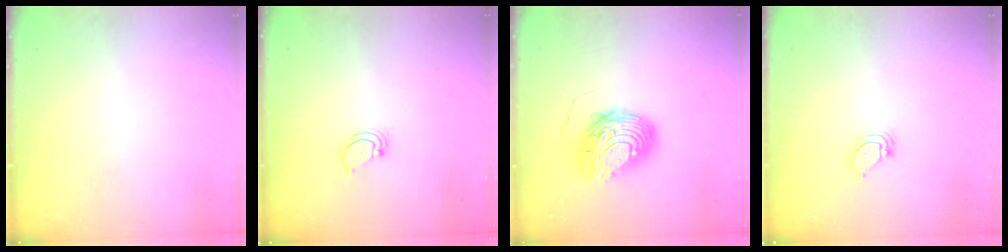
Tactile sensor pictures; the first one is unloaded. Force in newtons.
{"total": 2.9, "press": 2.9, "slide": 0.3}
{"total": 10.5, "press": 10.5, "slide": 0.9}
{"total": 3.3, "press": 3.3, "slide": 0.4}